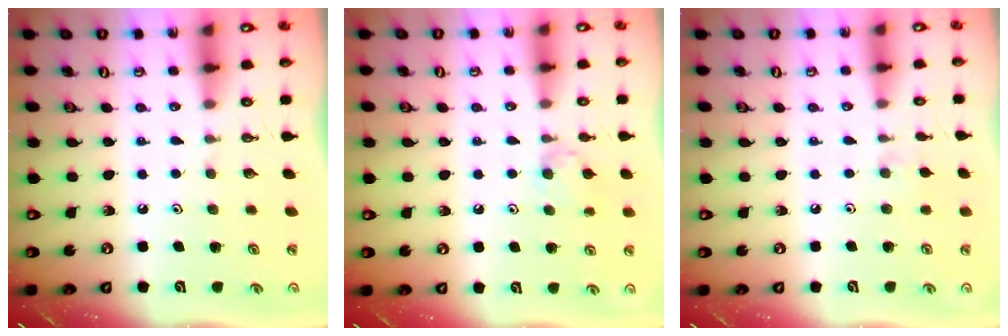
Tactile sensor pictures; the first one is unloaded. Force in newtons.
{"total": 7.2, "press": 7.1, "slide": 1.1}
{"total": 2.4, "press": 2.4, "slide": 0.5}